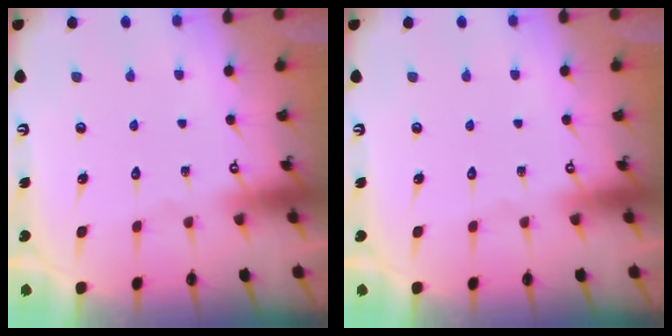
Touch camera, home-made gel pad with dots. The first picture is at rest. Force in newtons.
{"total": 0.0}